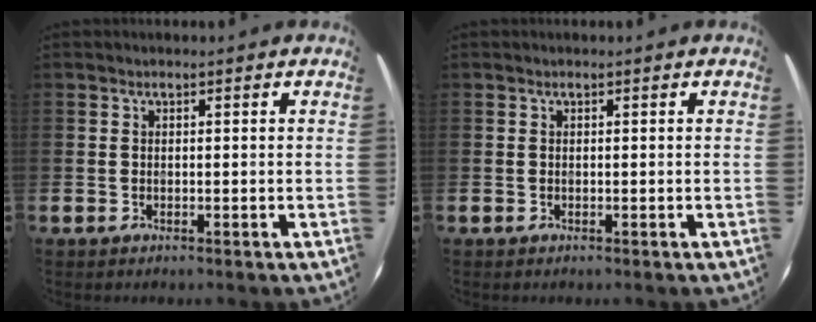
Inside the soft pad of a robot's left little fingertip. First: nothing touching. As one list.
[{"total": 0.0}]